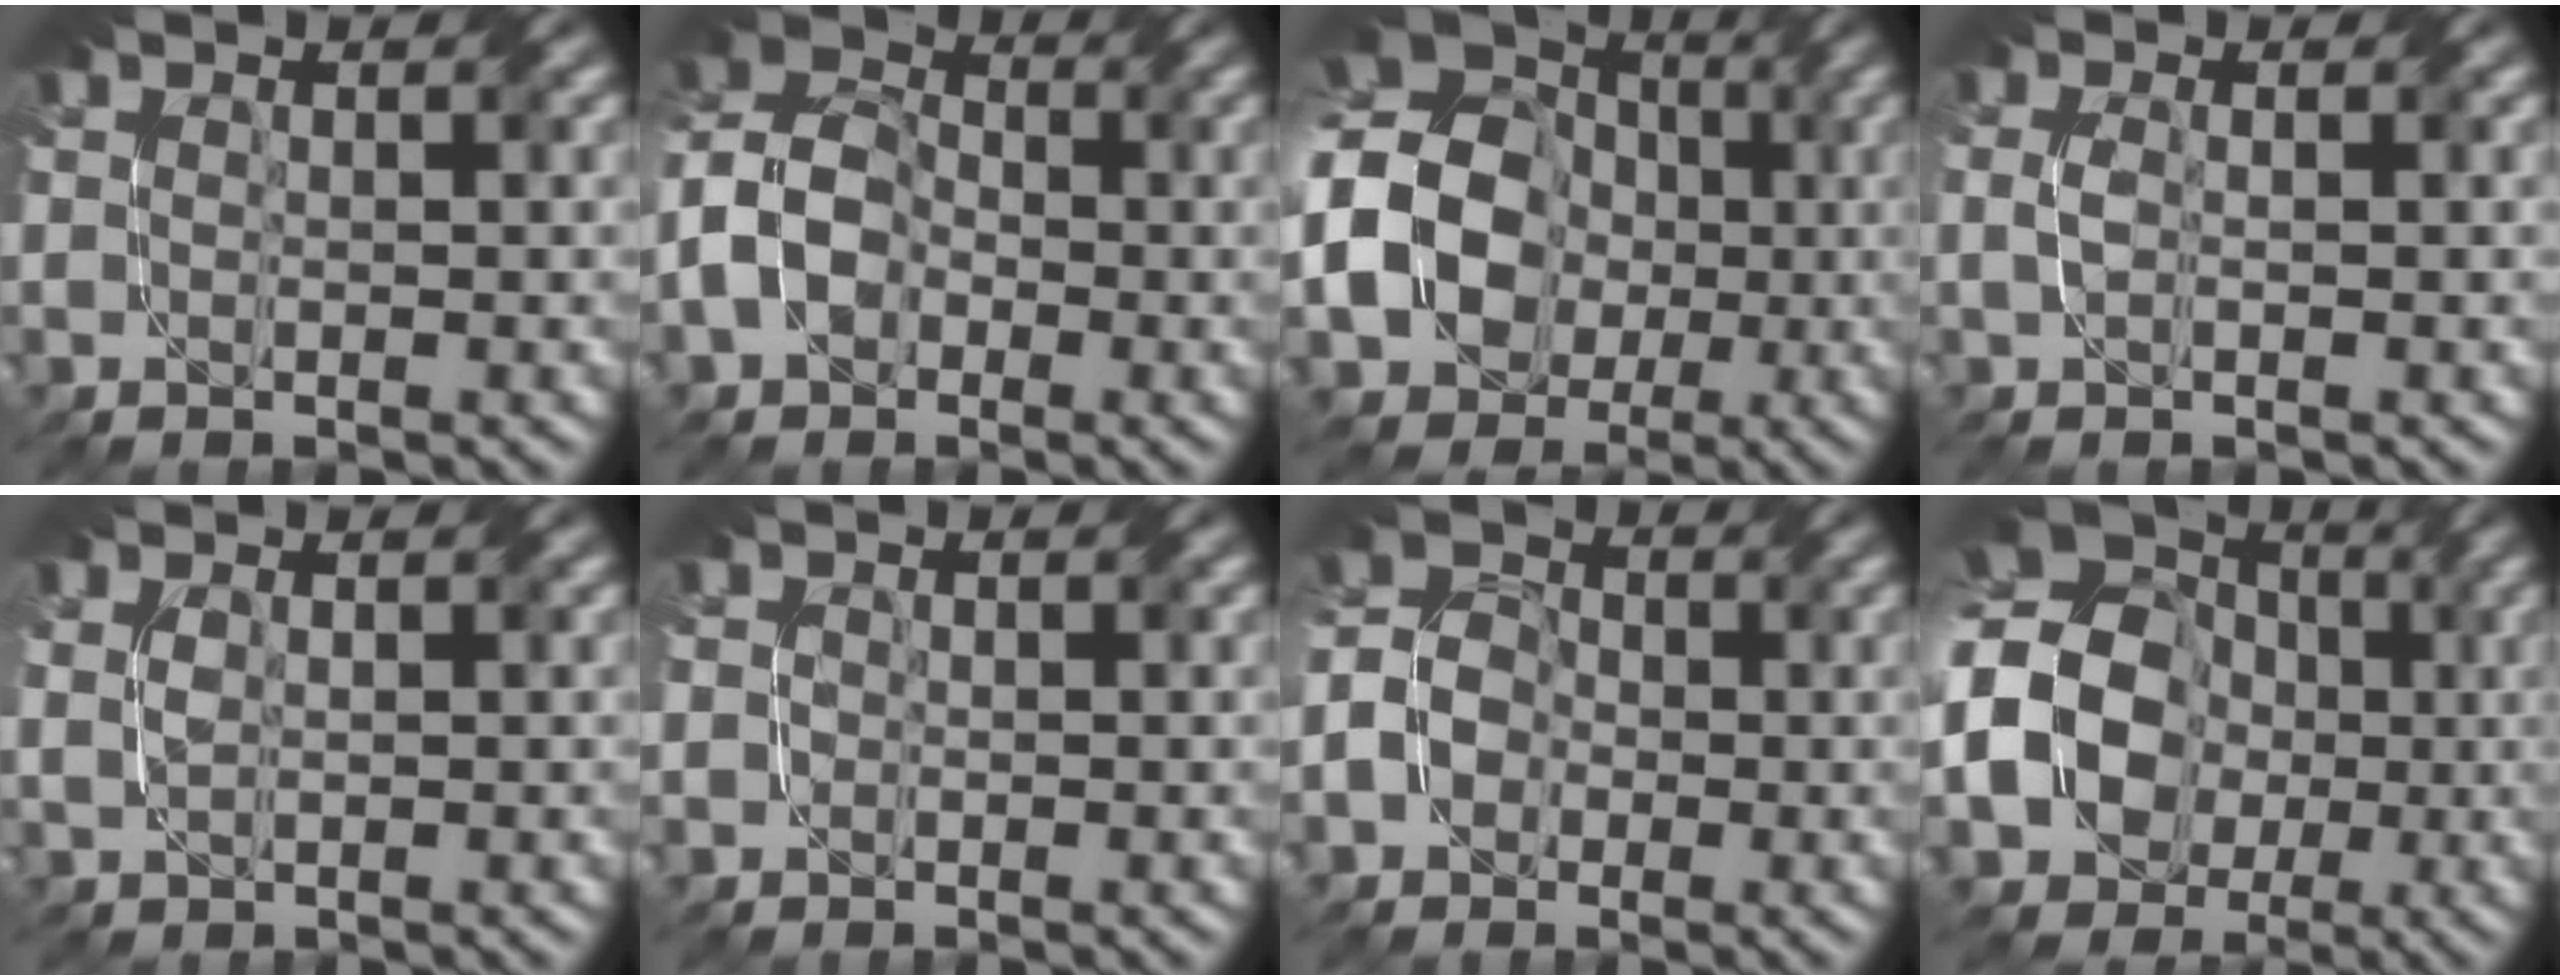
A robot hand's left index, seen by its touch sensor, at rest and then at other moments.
{"total": 6.1, "force": [-2.1, 4.4, 3.6], "torque": [-0.074, 0.012, -0.058]}
{"total": 14.7, "force": [-2.2, 12.2, 7.9], "torque": [-0.153, -0.013, -0.073]}
{"total": 1.1, "force": [-0.4, 0.4, 1.0], "torque": [-0.027, 0.001, -0.012]}
{"total": 1.0, "force": [0.2, 0.5, 0.8], "torque": [-0.021, -0.003, 0.008]}
{"total": 1.1, "force": [0.0, 1.1, 0.1], "torque": [0.001, -0.005, -0.006]}
{"total": 4.5, "force": [-1.7, 3.6, 2.2], "torque": [-0.038, 0.001, -0.039]}
{"total": 14.8, "force": [-2.2, 12.4, 7.7], "torque": [-0.156, -0.010, -0.077]}